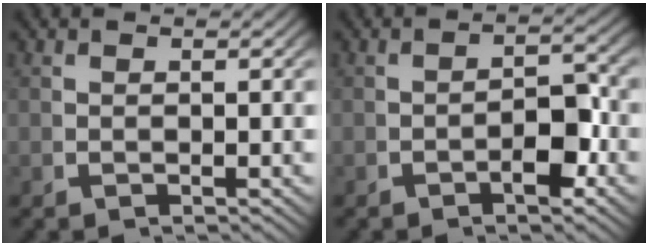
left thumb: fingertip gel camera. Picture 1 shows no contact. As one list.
[{"total": 3.3, "force": [-1.0, 1.4, 2.8], "torque": [-0.042, -0.007, -0.015]}]